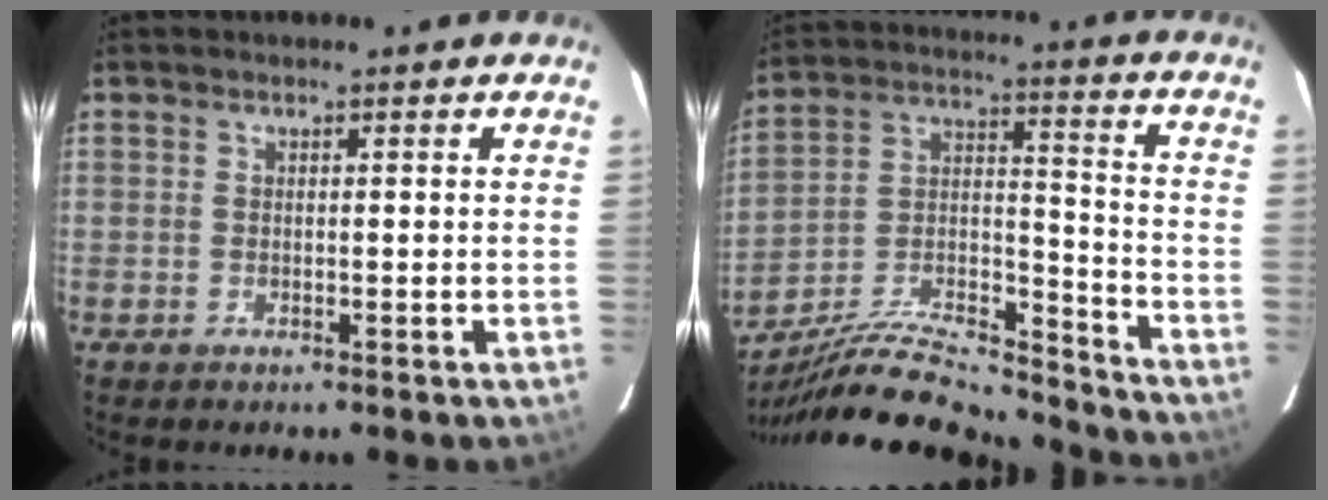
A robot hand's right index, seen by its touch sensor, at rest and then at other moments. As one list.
[{"total": 21.5, "force": [-18.5, 4.9, 9.8], "torque": [-0.178, 0.000, -0.300]}]